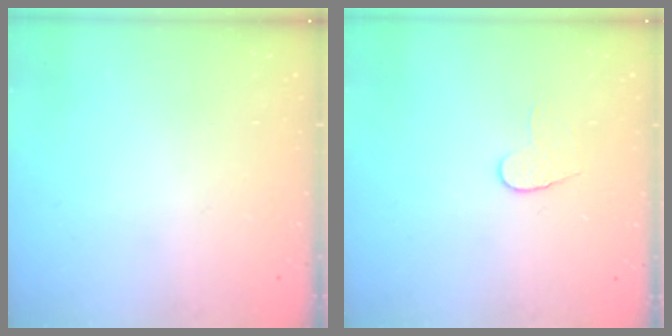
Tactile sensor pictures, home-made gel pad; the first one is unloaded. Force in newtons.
{"total": 6.0, "press": 6.0, "slide": 0.5}